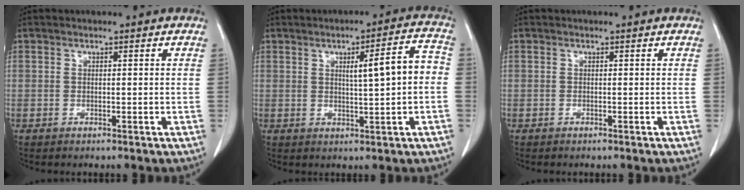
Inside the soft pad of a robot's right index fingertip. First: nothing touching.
{"total": 7.2, "force": [0.4, 0.8, 7.2], "torque": [-0.103, 0.018, 0.006]}
{"total": 0.0}